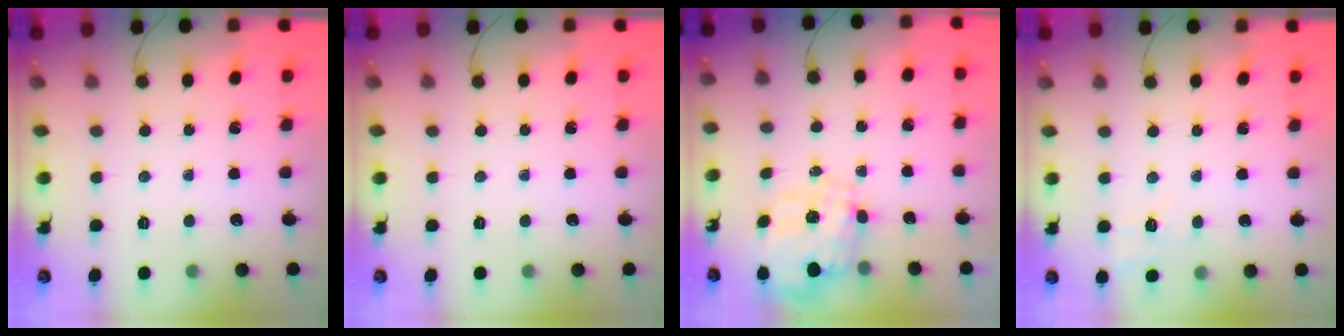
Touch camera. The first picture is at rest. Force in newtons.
{"total": 0.0}
{"total": 2.9, "press": 2.7, "slide": 1.1}
{"total": 8.3, "press": 8.1, "slide": 2.1}